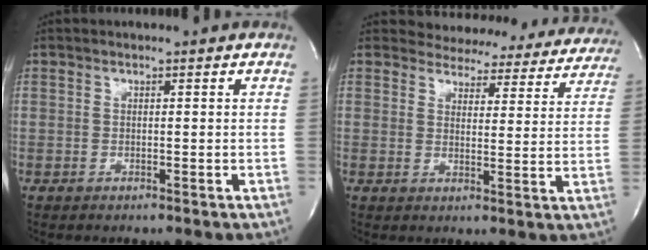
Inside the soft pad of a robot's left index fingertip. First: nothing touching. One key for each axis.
{"total": 19.4, "fx": 18.1, "fy": 6.0, "fz": 3.3, "tx": -0.026, "ty": -0.045, "tz": 0.191}